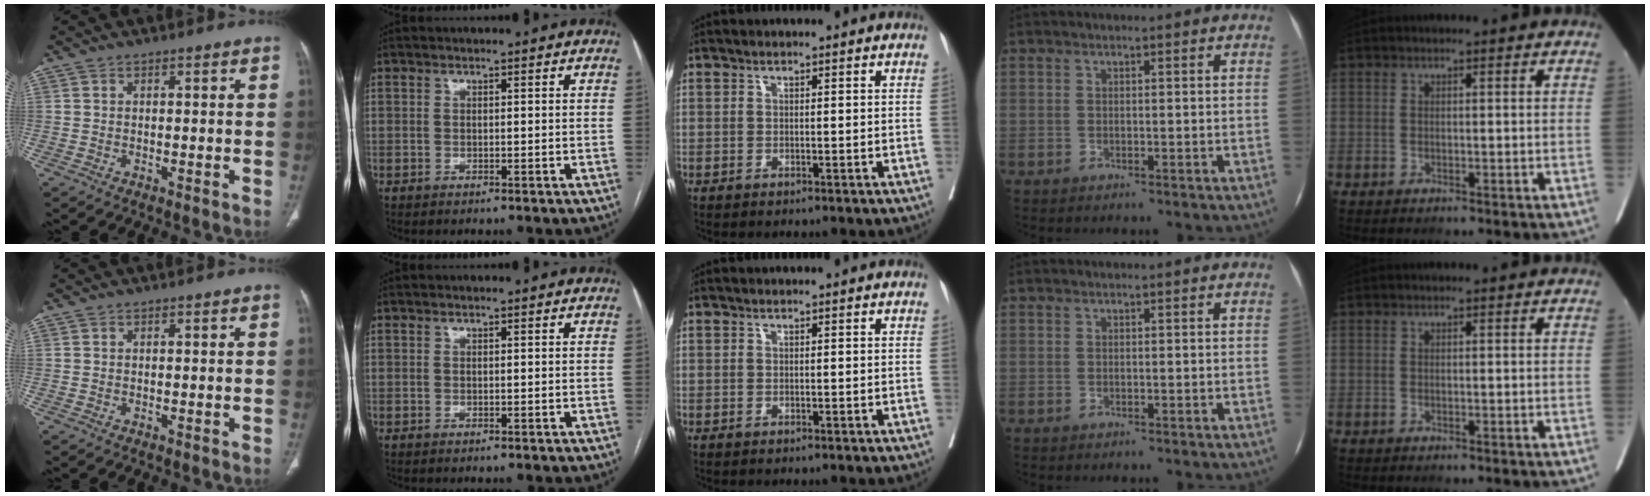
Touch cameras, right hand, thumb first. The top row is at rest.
{}